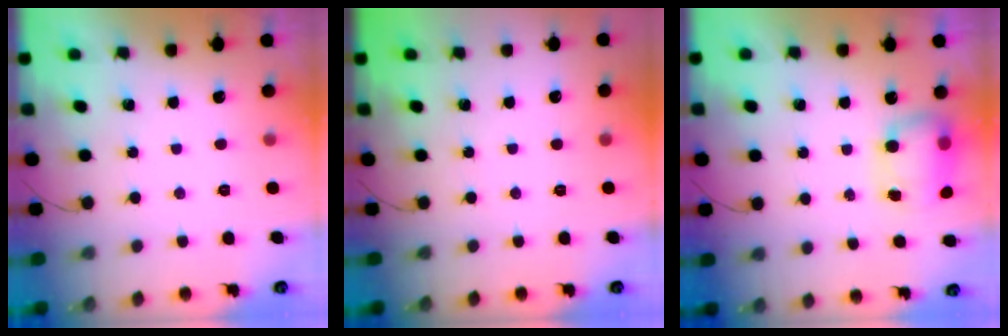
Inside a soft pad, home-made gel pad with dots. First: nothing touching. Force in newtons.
{"total": 0.0}
{"total": 8.0, "press": 7.9, "slide": 1.4}